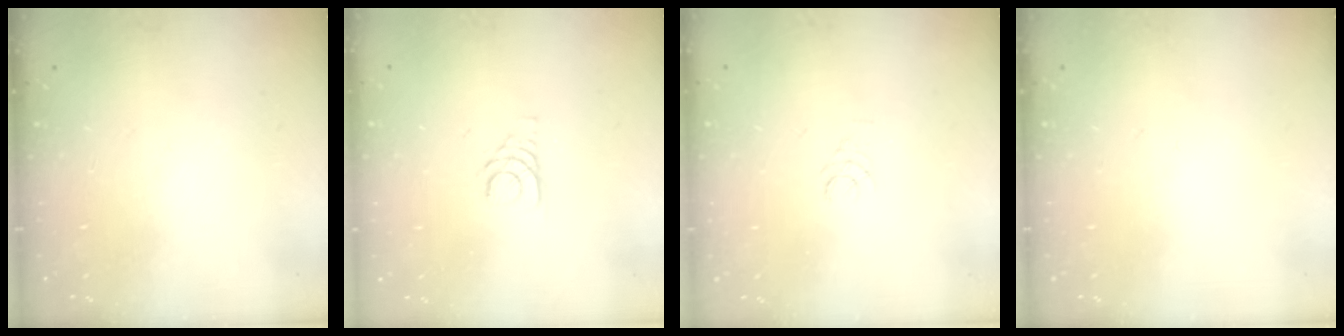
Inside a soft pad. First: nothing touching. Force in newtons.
{"total": 3.6, "press": 3.6, "slide": 0.3}
{"total": 3.5, "press": 3.5, "slide": 0.3}
{"total": 0.0}